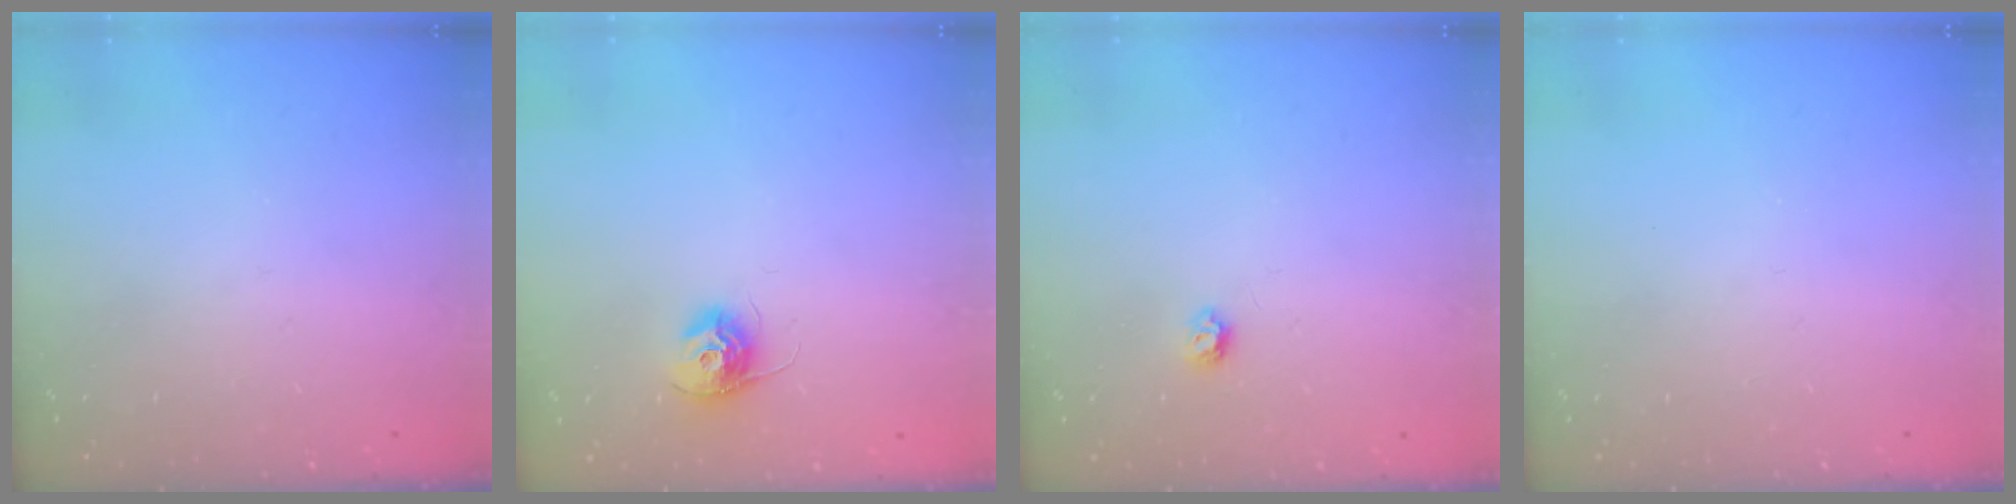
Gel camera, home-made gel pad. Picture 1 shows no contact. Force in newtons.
{"total": 10.3, "press": 10.3, "slide": 0.5}
{"total": 3.9, "press": 3.9, "slide": 0.6}
{"total": 0.0}